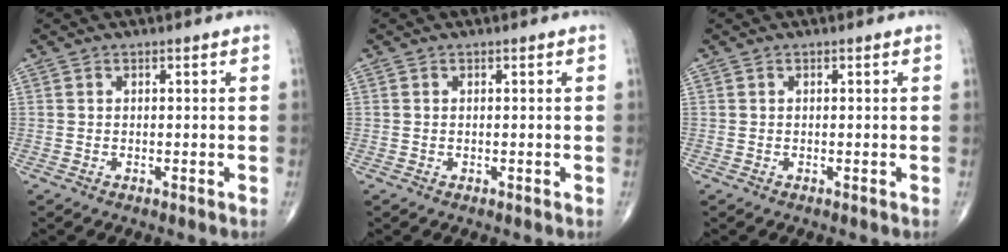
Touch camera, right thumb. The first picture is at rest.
{"total": 0.0}
{"total": 0.0}